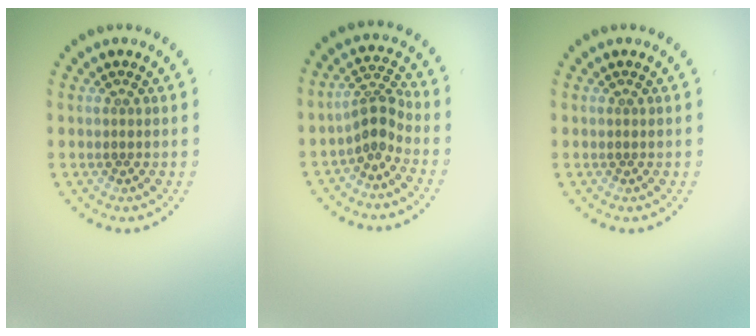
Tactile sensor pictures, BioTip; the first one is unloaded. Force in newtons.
{"total": 2.6, "press": 1.9, "slide": 1.8}
{"total": 0.0}